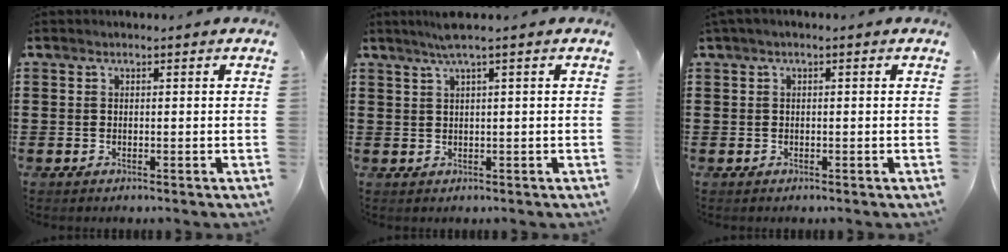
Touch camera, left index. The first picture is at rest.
{"total": 2.5, "force": [1.4, -0.4, 2.0], "torque": [-0.040, -0.002, 0.024]}
{"total": 0.6, "force": [-0.2, 0.1, 0.6], "torque": [-0.009, -0.002, -0.003]}